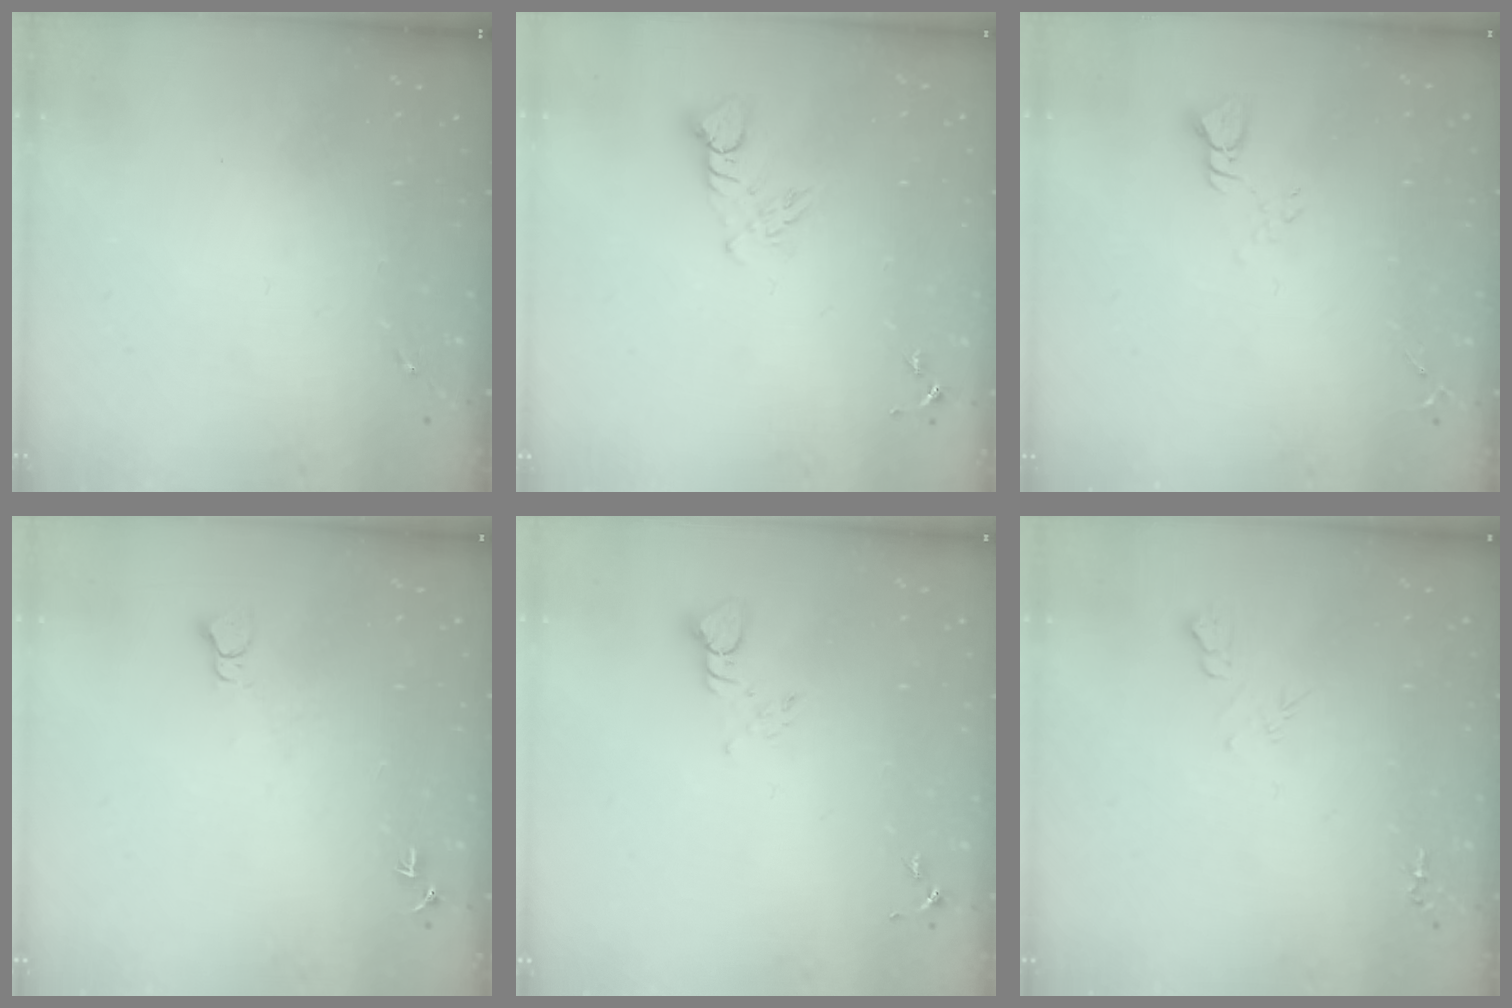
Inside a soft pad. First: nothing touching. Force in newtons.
{"total": 5.3, "press": 5.2, "slide": 0.4}
{"total": 2.8, "press": 2.8, "slide": 0.2}
{"total": 4.6, "press": 4.6, "slide": 0.5}
{"total": 3.8, "press": 3.8, "slide": 0.5}
{"total": 5.8, "press": 5.8, "slide": 0.7}